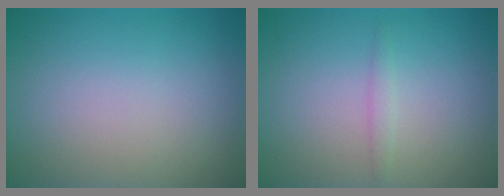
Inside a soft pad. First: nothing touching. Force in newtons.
{"total": 0.9, "press": 0.9, "slide": 0.0}